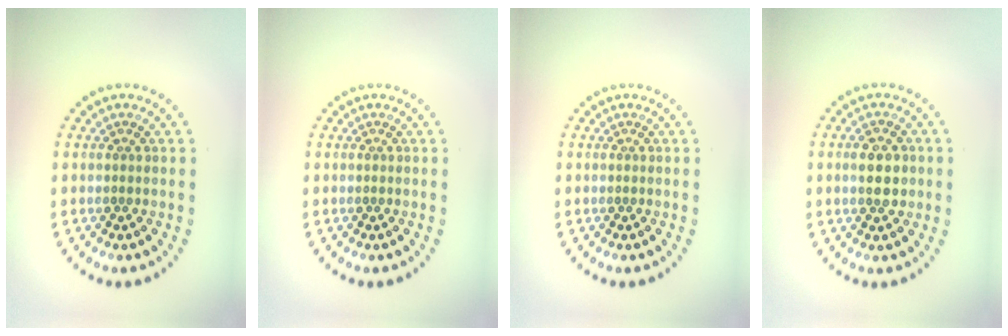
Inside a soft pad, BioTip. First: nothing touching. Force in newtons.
{"total": 0.0}
{"total": 0.0}
{"total": 2.8, "press": 2.8, "slide": 0.0}